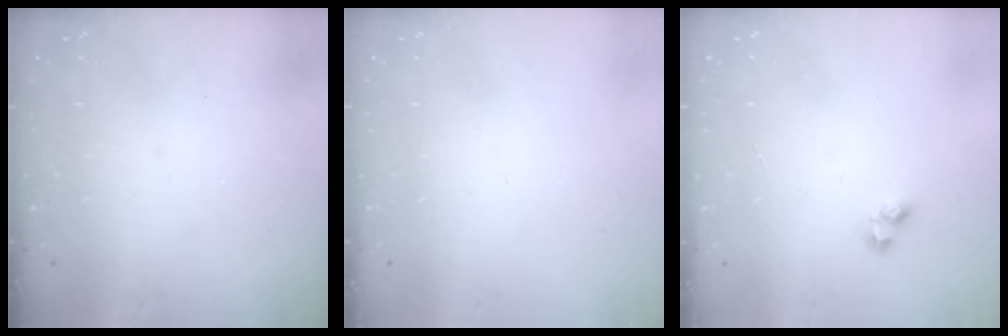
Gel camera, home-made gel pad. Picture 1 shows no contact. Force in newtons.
{"total": 0.0}
{"total": 2.9, "press": 2.6, "slide": 1.3}